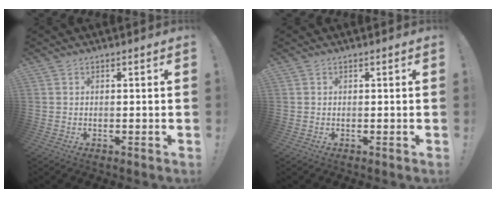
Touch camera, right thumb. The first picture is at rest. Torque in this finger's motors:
{"motor_torque": [0.00, 0.00, -0.08, 0.08, 0.03]}